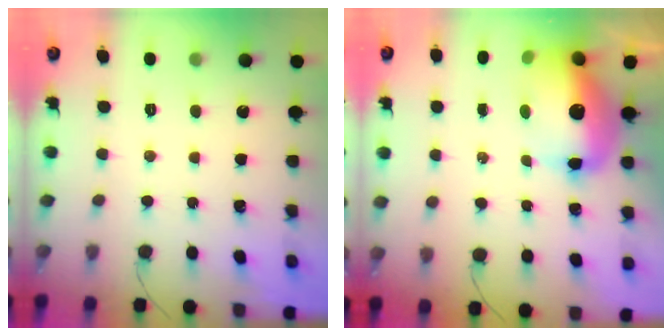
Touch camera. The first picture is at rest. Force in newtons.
{"total": 14.3, "press": 13.9, "slide": 3.4}